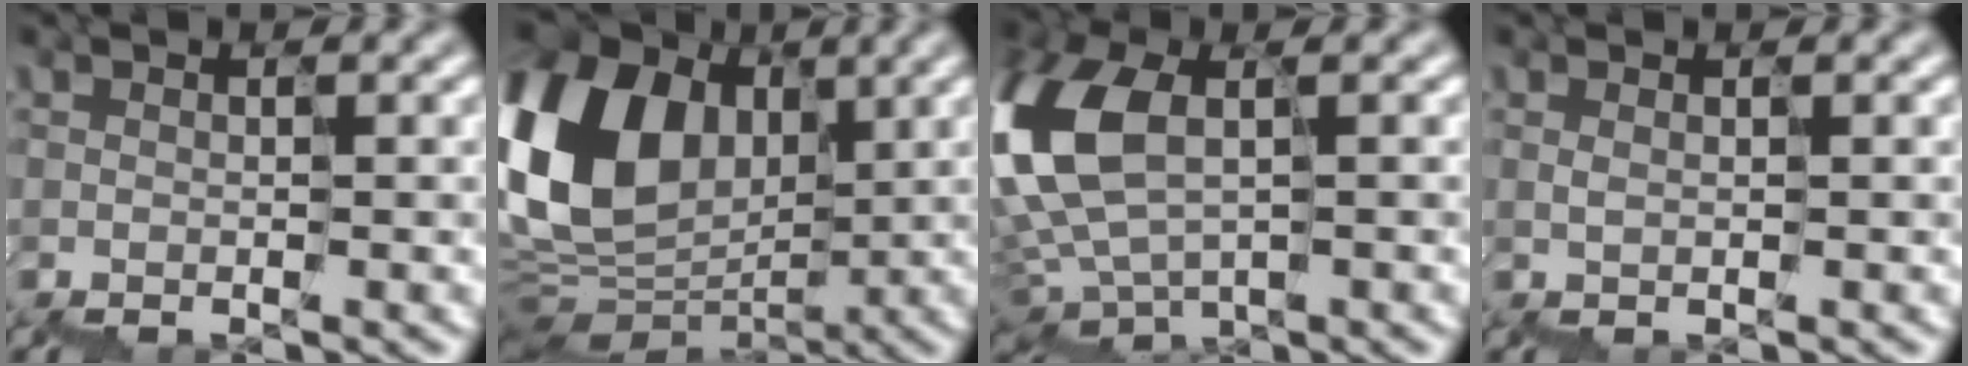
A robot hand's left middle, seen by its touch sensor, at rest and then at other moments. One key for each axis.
{"total": 12.1, "fx": 4.0, "fy": 8.8, "fz": 7.3, "tx": -0.195, "ty": 0.019, "tz": 0.070}
{"total": 8.0, "fx": 1.0, "fy": 4.8, "fz": 6.3, "tx": -0.210, "ty": 0.011, "tz": 0.017}
{"total": 0.7, "fx": 0.5, "fy": -0.2, "fz": -0.4, "tx": 0.003, "ty": 0.008, "tz": 0.012}